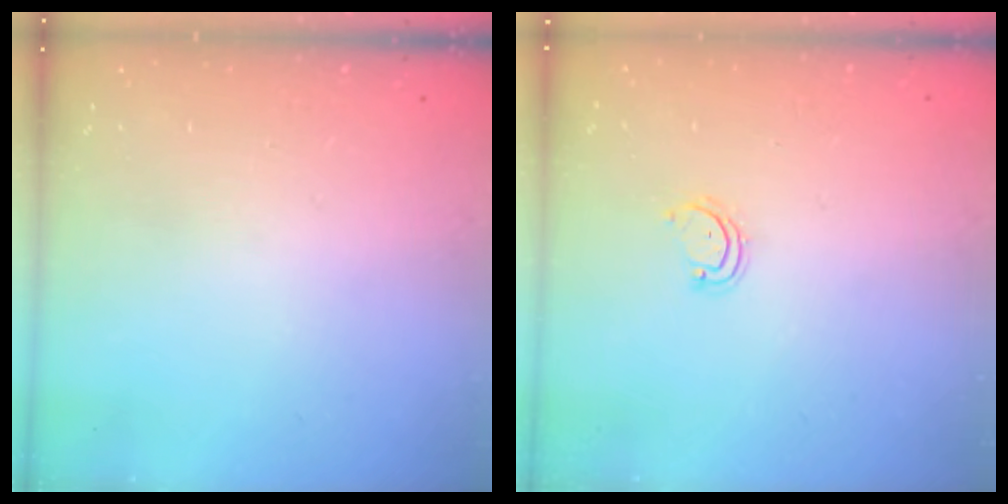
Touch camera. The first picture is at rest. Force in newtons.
{"total": 2.8, "press": 2.8, "slide": 0.3}